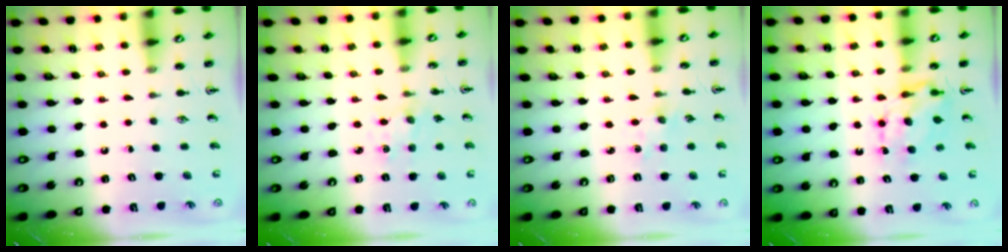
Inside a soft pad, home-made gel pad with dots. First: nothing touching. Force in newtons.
{"total": 2.1, "press": 2.1, "slide": 0.4}
{"total": 1.6, "press": 1.6, "slide": 0.3}
{"total": 6.7, "press": 6.7, "slide": 0.5}